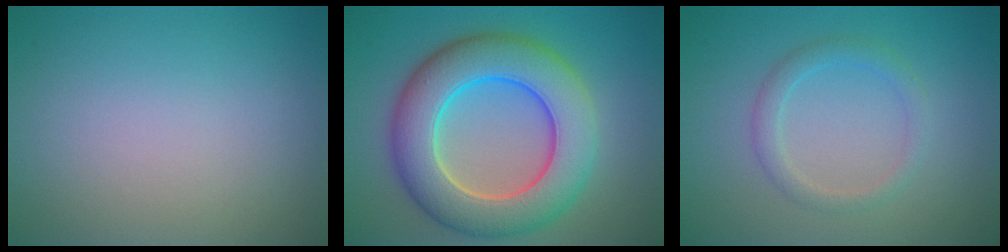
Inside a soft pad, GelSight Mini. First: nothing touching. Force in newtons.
{"total": 10.0, "press": 10.0, "slide": 0.4}
{"total": 2.0, "press": 2.0, "slide": 0.1}